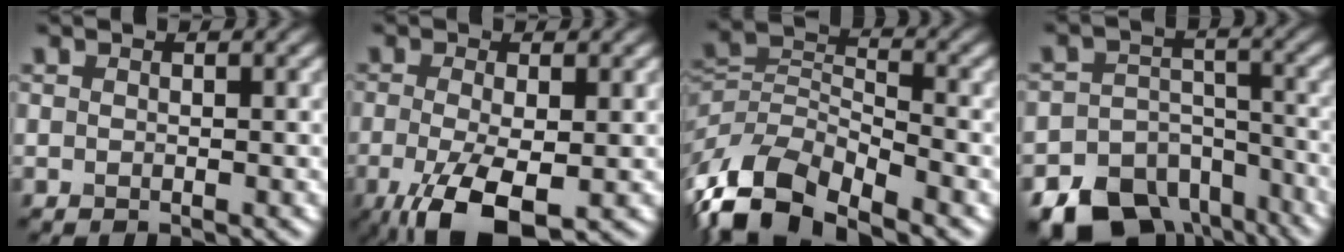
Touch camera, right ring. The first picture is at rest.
{"total": 6.1, "force": [-2.4, 2.2, 5.1], "torque": [-0.109, -0.012, -0.043]}
{"total": 8.4, "force": [-6.1, 3.9, 4.3], "torque": [-0.083, -0.006, -0.125]}
{"total": 14.3, "force": [-10.3, 9.1, 4.0], "torque": [-0.074, -0.042, -0.144]}